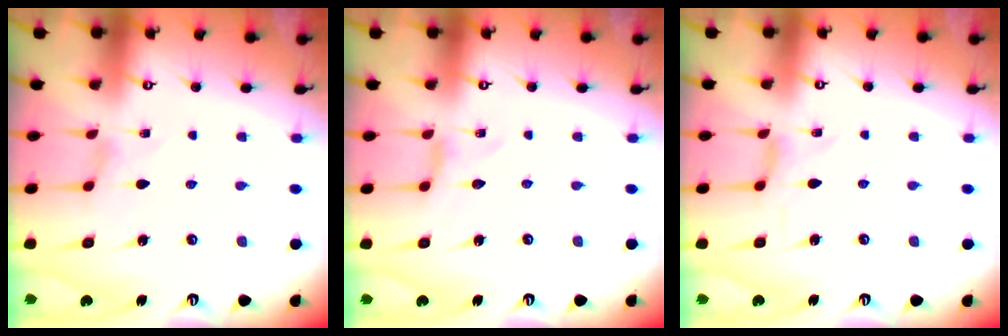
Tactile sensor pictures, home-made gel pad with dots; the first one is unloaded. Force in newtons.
{"total": 0.0}
{"total": 0.0}